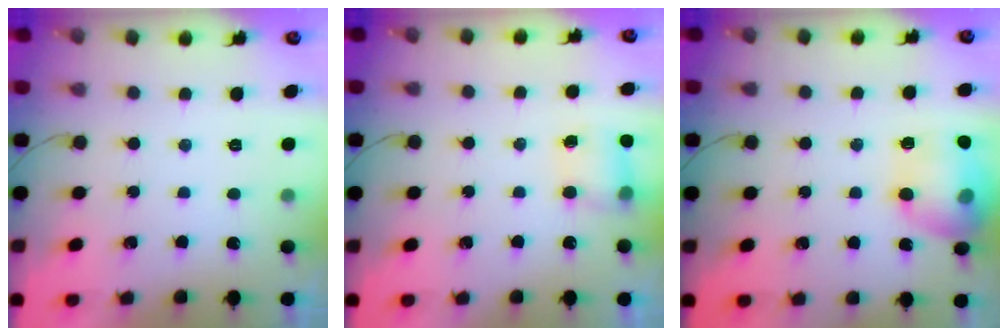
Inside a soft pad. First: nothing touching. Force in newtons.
{"total": 5.6, "press": 5.6, "slide": 0.6}
{"total": 16.7, "press": 16.6, "slide": 1.4}